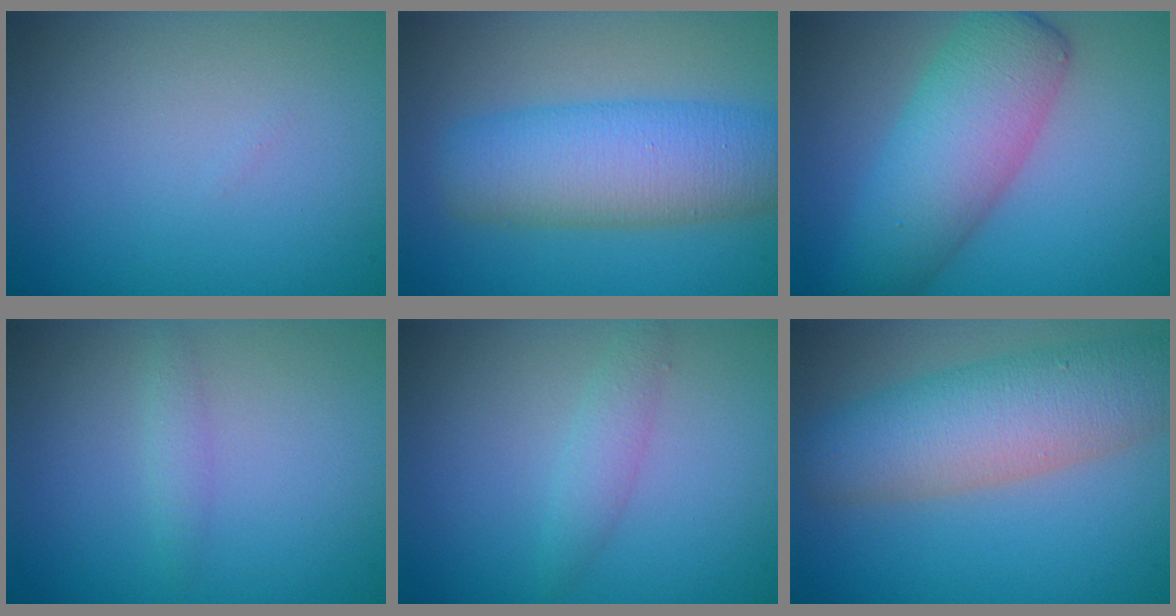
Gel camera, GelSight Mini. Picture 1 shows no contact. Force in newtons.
{"total": 7.6, "press": 7.6, "slide": 0.2}
{"total": 7.6, "press": 7.6, "slide": 0.2}
{"total": 1.0, "press": 1.0, "slide": 0.0}
{"total": 1.7, "press": 1.7, "slide": 0.1}
{"total": 7.5, "press": 7.5, "slide": 0.4}